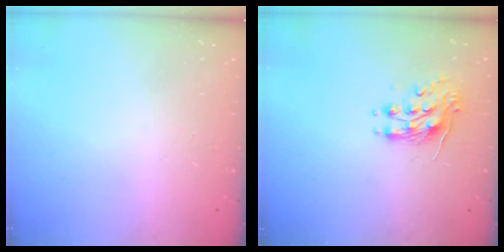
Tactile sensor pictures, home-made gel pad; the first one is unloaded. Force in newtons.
{"total": 8.4, "press": 8.3, "slide": 0.4}